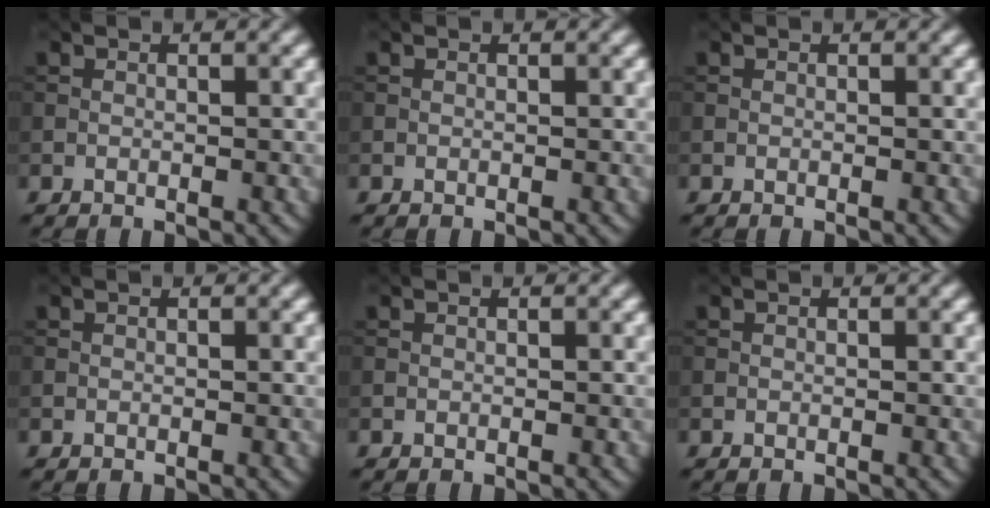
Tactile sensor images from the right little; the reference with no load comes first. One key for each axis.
{"total": 0.0}
{"total": 0.0}
{"total": 0.0}
{"total": 0.0}
{"total": 0.0}